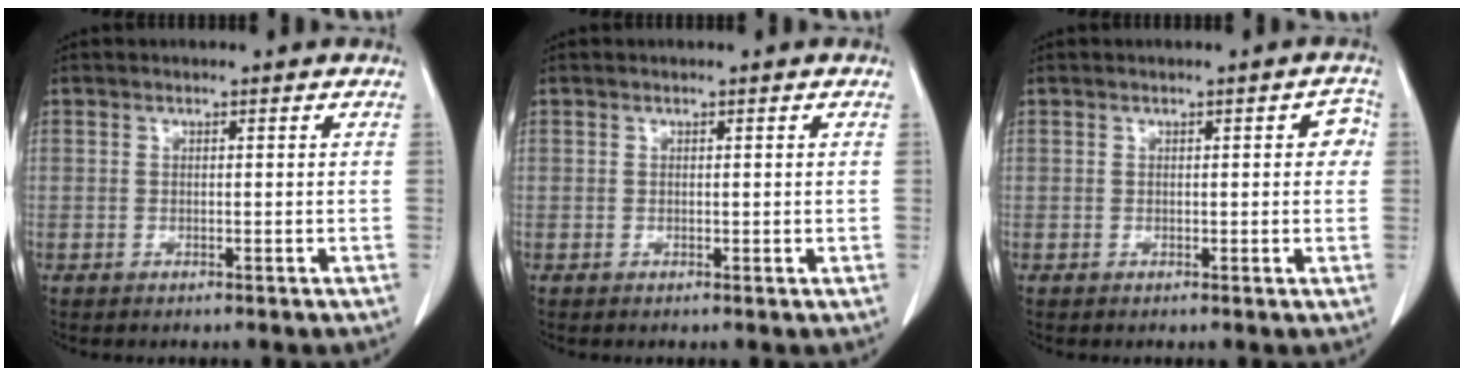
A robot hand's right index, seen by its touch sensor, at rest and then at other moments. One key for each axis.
{"total": 0.0}
{"total": 2.9, "fx": 0.6, "fy": 1.3, "fz": 2.5, "tx": -0.015, "ty": 0.011, "tz": 0.004}